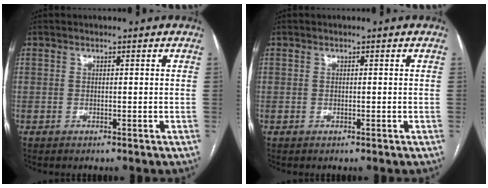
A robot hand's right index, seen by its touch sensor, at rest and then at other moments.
{"total": 0.0}